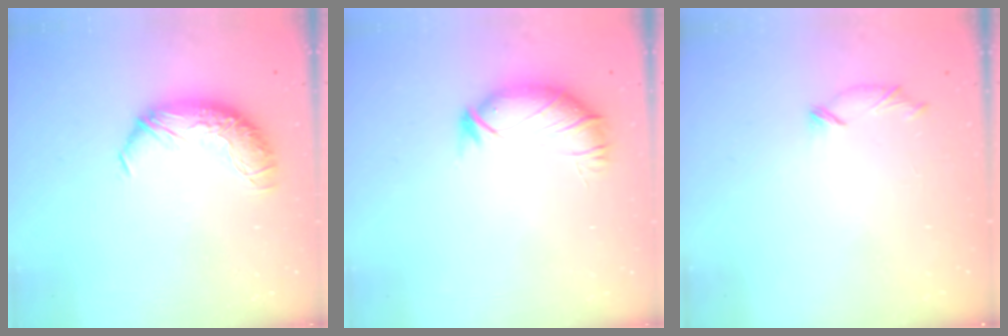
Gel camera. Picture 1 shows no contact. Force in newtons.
{"total": 3.0, "press": 2.4, "slide": 1.9}
{"total": 5.4, "press": 5.3, "slide": 1.1}